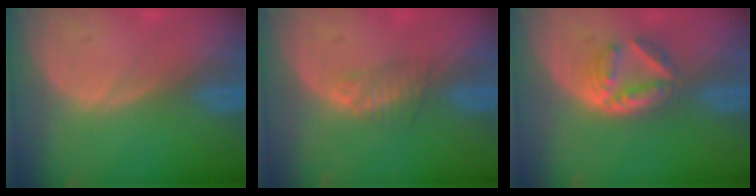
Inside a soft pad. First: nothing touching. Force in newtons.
{"total": 2.3, "press": 2.1, "slide": 0.8}
{"total": 6.3, "press": 5.4, "slide": 3.1}